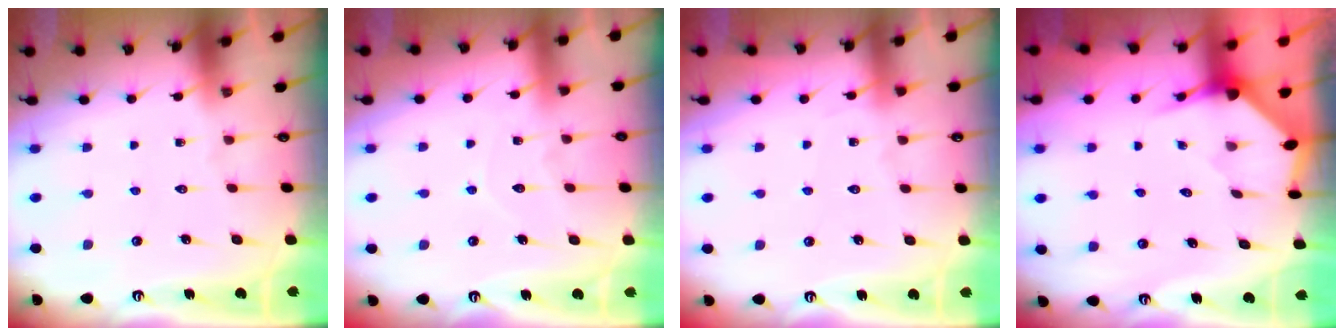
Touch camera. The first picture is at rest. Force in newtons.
{"total": 5.8, "press": 5.7, "slide": 0.6}
{"total": 3.6, "press": 3.5, "slide": 0.6}
{"total": 3.2, "press": 3.2, "slide": 0.3}